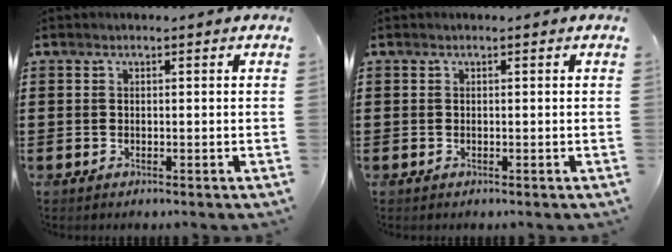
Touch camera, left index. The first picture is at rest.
{"total": 0.0}